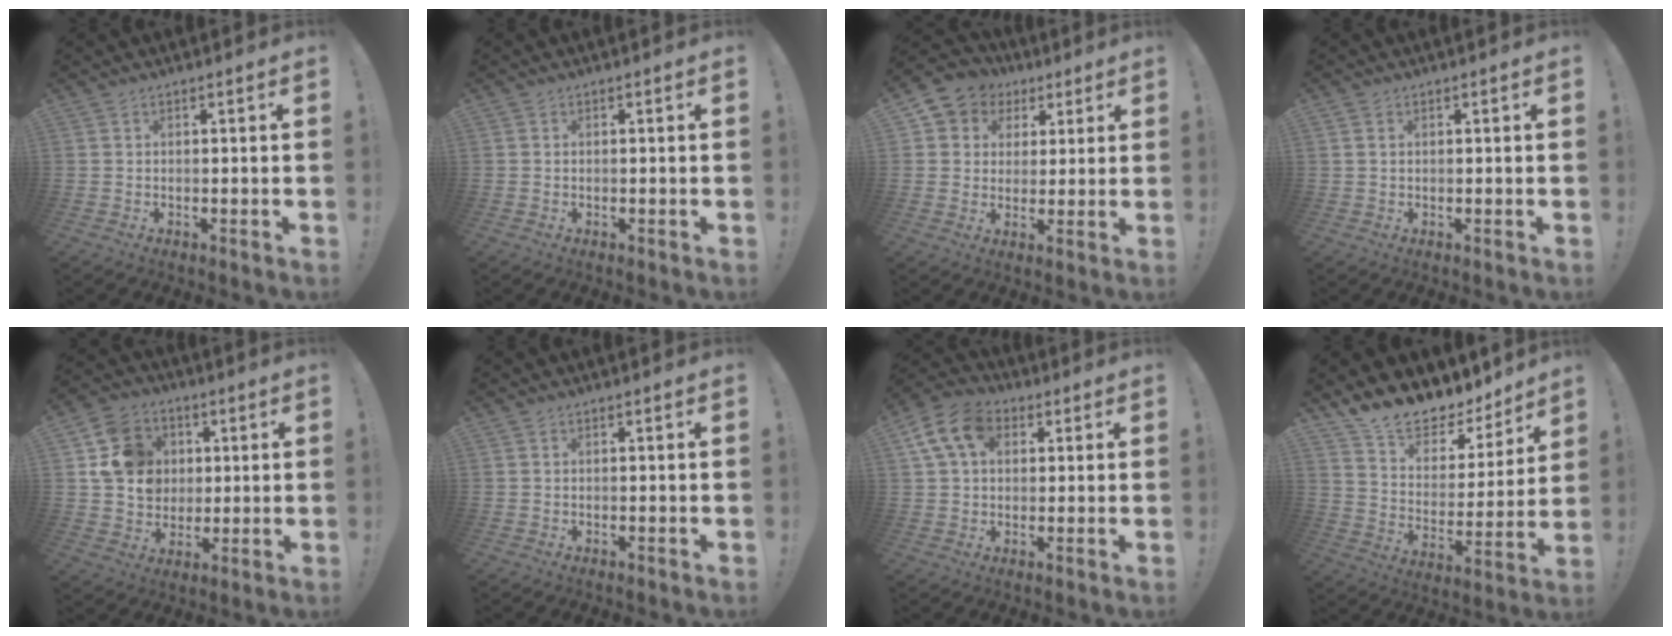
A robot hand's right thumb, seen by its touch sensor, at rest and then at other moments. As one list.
[{"total": 0.0}, {"total": 7.2, "force": [2.0, 6.7, 1.7], "torque": [-0.031, -0.007, 0.047]}, {"total": 1.0, "force": [0.4, 0.7, 0.5], "torque": [-0.017, 0.005, 0.009]}, {"total": 14.4, "force": [3.4, 12.6, 6.2], "torque": [-0.093, 0.000, 0.074]}, {"total": 0.0}, {"total": 12.4, "force": [4.5, 8.9, 7.5], "torque": [-0.141, 0.000, 0.091]}, {"total": 12.2, "force": [11.1, 3.9, 3.2], "torque": [-0.074, -0.096, 0.199]}]